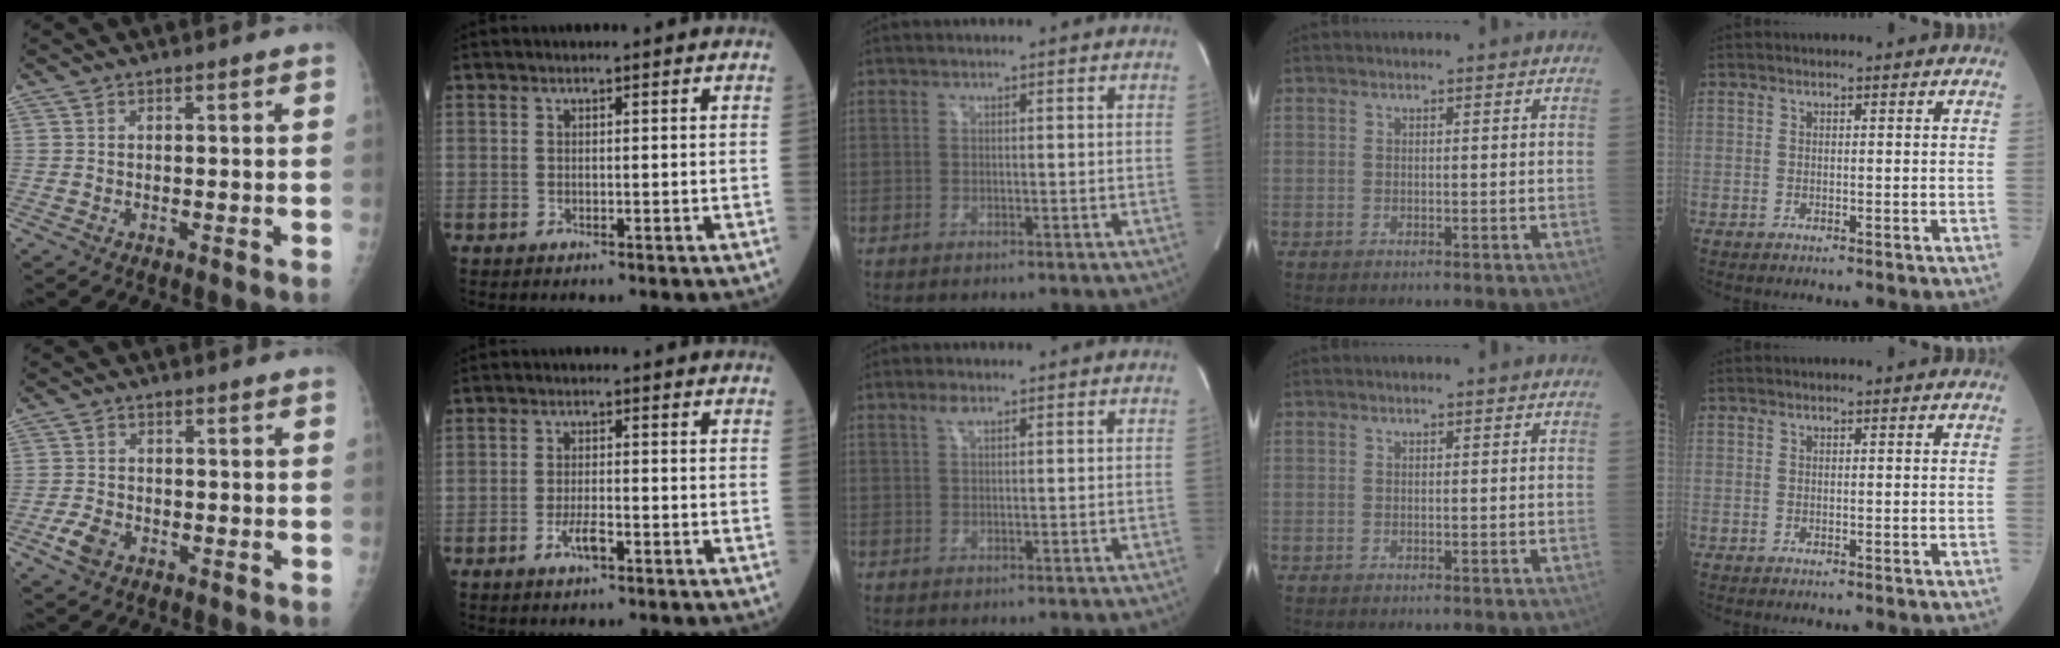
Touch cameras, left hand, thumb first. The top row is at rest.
{"thumb": {"total": 3.6, "force": [-1.8, 2.3, 2.1], "torque": [-0.044, 0.004, -0.033]}, "index": {"total": 2.9, "force": [-1.5, 0.6, 2.4], "torque": [-0.049, -0.001, -0.028]}, "middle": {"total": 1.4, "force": [0.9, 0.4, 1.0], "torque": [-0.023, 0.006, 0.017]}}